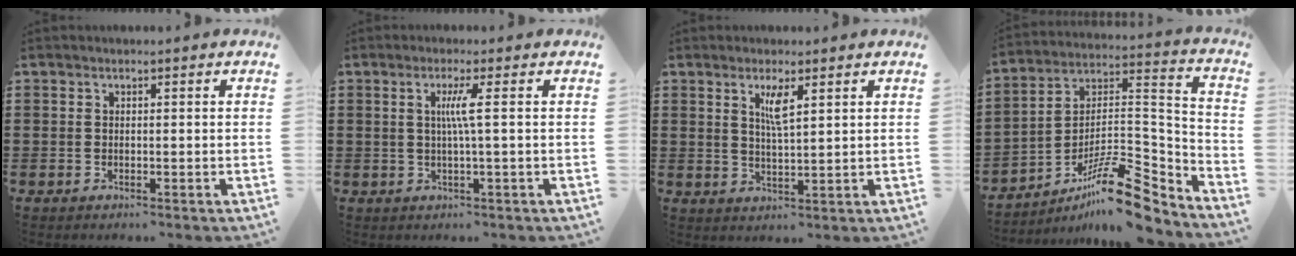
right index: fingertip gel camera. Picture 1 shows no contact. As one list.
[{"total": 3.4, "force": [0.5, -0.7, 3.3], "torque": [-0.063, -0.006, 0.002]}, {"total": 3.6, "force": [1.8, 0.6, 3.0], "torque": [-0.056, 0.000, 0.028]}, {"total": 13.8, "force": [-10.1, 3.5, 8.7], "torque": [-0.132, 0.035, -0.188]}]